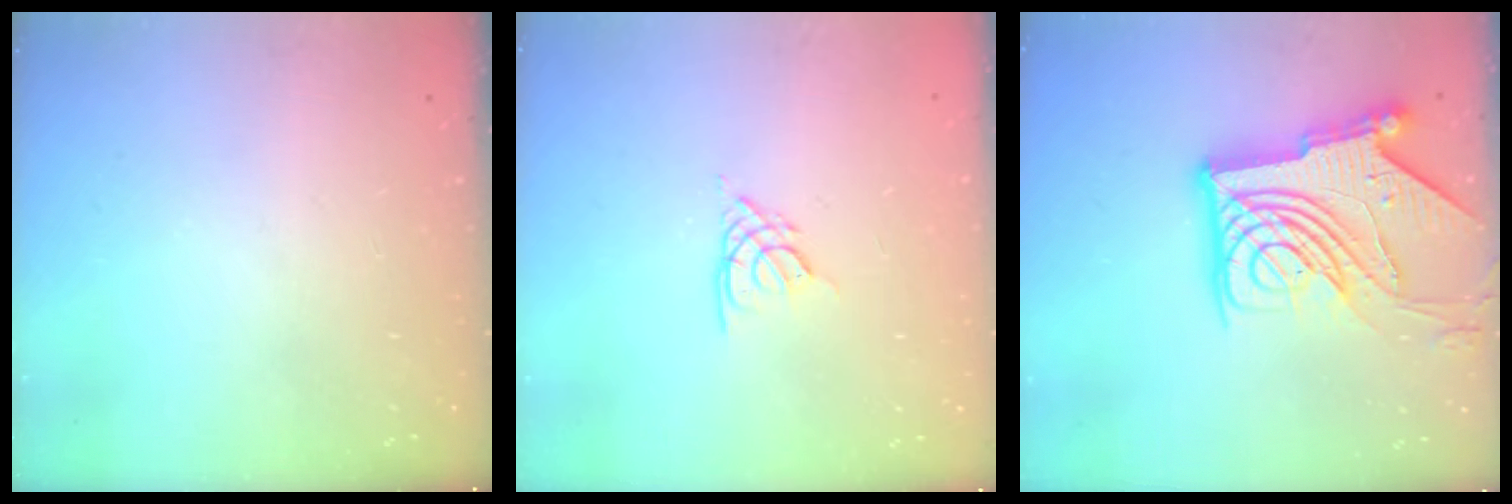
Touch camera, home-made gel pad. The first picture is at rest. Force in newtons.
{"total": 2.7, "press": 2.7, "slide": 0.4}
{"total": 20.6, "press": 20.4, "slide": 2.3}